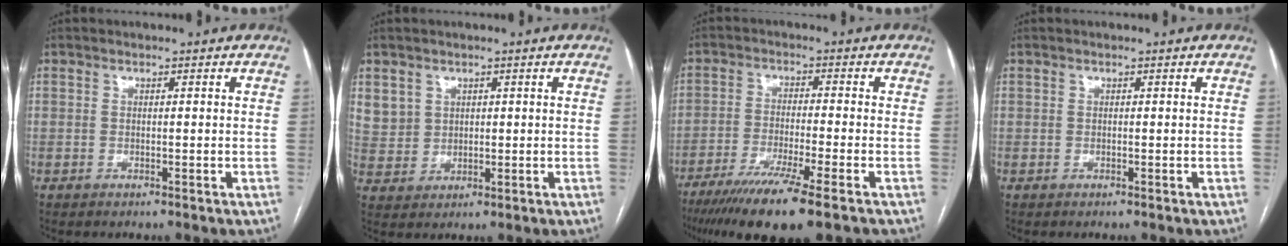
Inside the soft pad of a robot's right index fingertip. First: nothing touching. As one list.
[{"total": 5.5, "force": [2.6, 4.8, 0.8], "torque": [-0.020, 0.010, 0.063]}, {"total": 12.0, "force": [-8.4, -0.5, 8.5], "torque": [-0.145, -0.032, -0.135]}, {"total": 0.0}]